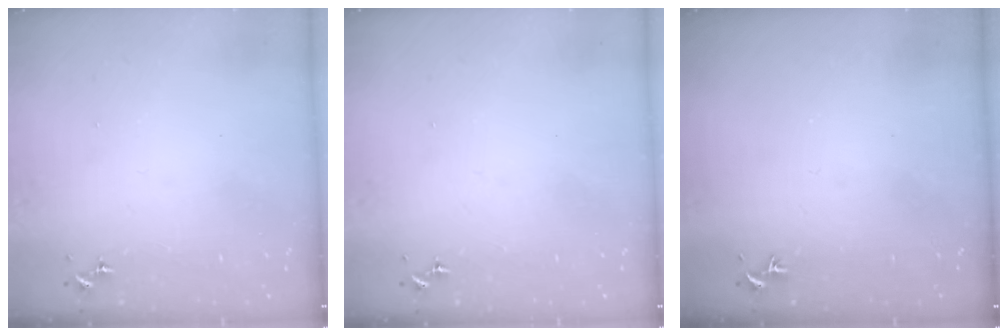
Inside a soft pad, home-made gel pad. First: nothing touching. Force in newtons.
{"total": 0.0}
{"total": 0.0}